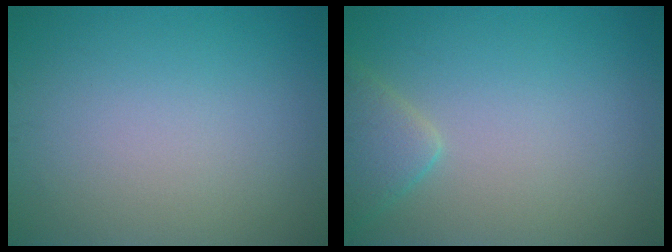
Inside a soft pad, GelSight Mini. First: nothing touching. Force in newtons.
{"total": 2.6, "press": 2.6, "slide": 0.2}